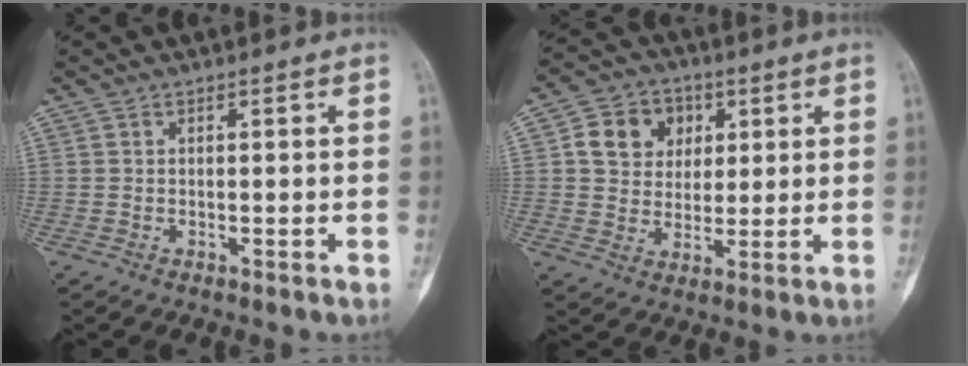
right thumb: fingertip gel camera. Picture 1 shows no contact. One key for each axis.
{"total": 9.9, "fx": 2.9, "fy": 8.4, "fz": 4.4, "tx": -0.033, "ty": -0.004, "tz": 0.046}